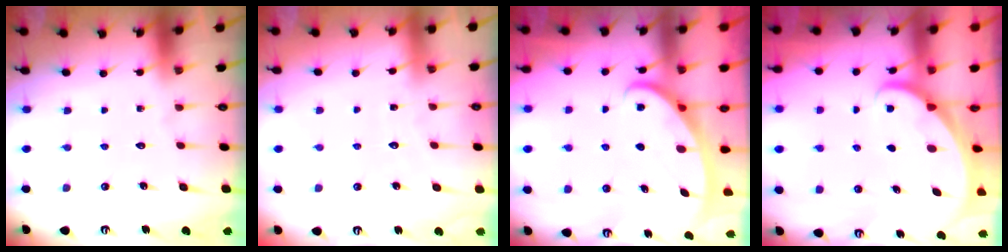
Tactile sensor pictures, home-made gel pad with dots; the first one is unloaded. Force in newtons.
{"total": 3.4, "press": 3.4, "slide": 0.3}
{"total": 2.7, "press": 2.6, "slide": 0.4}
{"total": 1.5, "press": 1.5, "slide": 0.0}